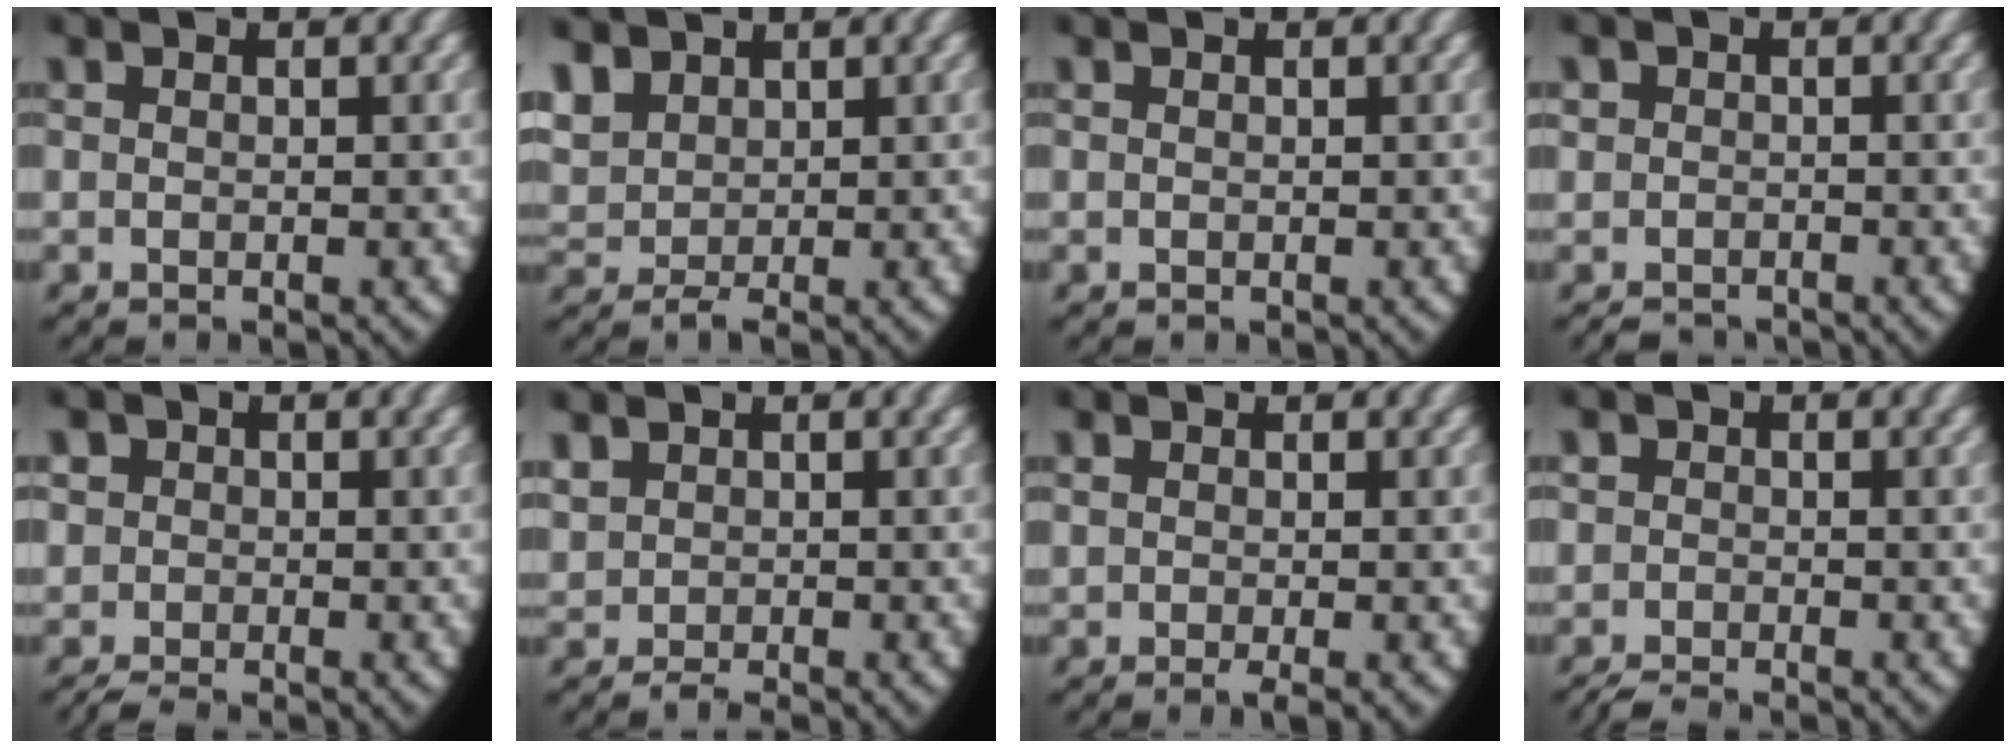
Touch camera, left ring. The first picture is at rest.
{"total": 3.8, "force": [1.3, 3.1, 1.9], "torque": [-0.056, -0.013, 0.035]}
{"total": 0.0}
{"total": 2.3, "force": [-1.3, 1.9, 0.2], "torque": [-0.010, -0.013, -0.020]}
{"total": 3.4, "force": [-0.7, 3.1, 0.9], "torque": [-0.029, -0.006, -0.017]}
{"total": 2.1, "force": [0.2, 1.9, 1.0], "torque": [-0.037, -0.014, 0.013]}
{"total": 1.9, "force": [-1.0, 0.8, 1.4], "torque": [-0.028, -0.010, -0.007]}
{"total": 1.9, "force": [-1.4, 1.3, 0.1], "torque": [-0.005, -0.007, -0.026]}